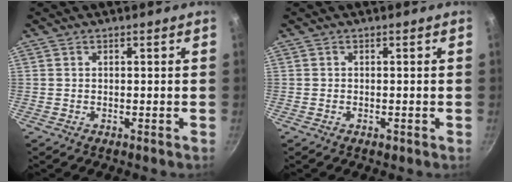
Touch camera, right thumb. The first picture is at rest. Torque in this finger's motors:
{"motor_torque": [0.24, -0.03, 0.39, -0.13, -0.04]}